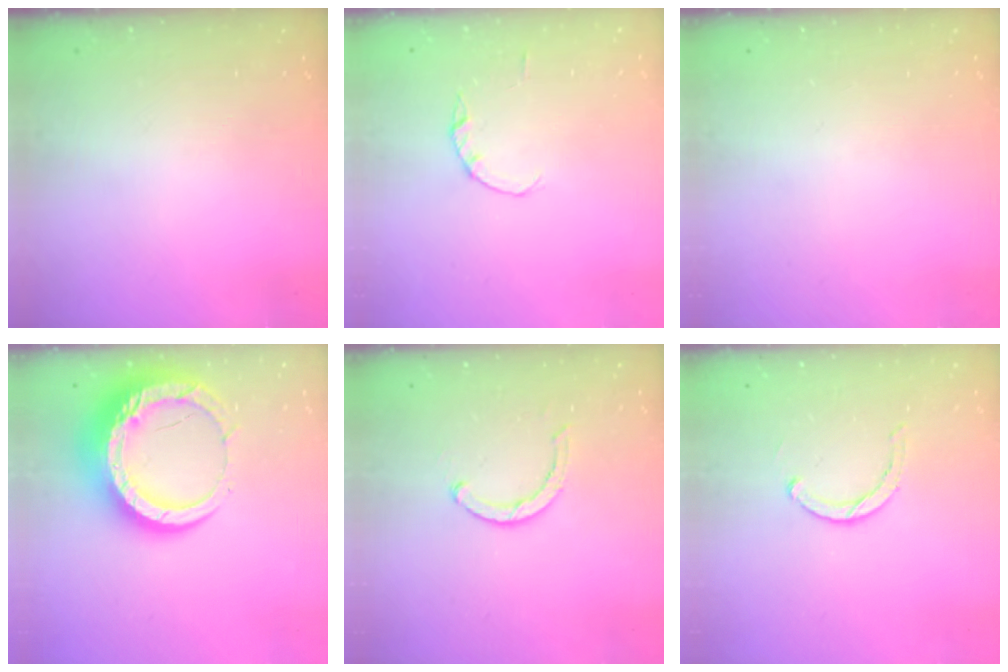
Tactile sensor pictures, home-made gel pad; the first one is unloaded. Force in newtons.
{"total": 1.0, "press": 1.0, "slide": 0.2}
{"total": 0.0}
{"total": 17.1, "press": 17.0, "slide": 1.6}
{"total": 2.6, "press": 2.5, "slide": 0.4}
{"total": 2.8, "press": 2.8, "slide": 0.2}